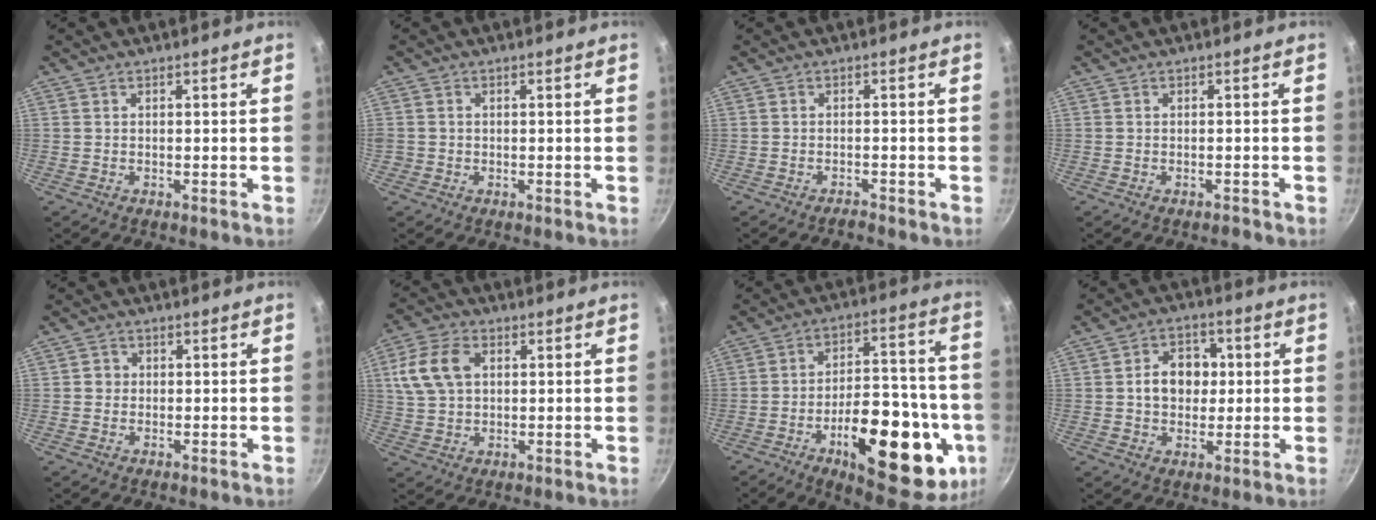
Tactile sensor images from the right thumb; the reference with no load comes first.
{"total": 1.2, "force": [-0.2, 1.2, 0.3], "torque": [-0.004, 0.001, -0.005]}
{"total": 1.5, "force": [-1.4, 0.3, 0.5], "torque": [-0.008, 0.016, -0.018]}
{"total": 1.0, "force": [-0.9, 0.3, 0.5], "torque": [-0.007, 0.011, -0.008]}
{"total": 2.0, "force": [0.0, 1.9, 0.6], "torque": [0.001, 0.006, -0.003]}
{"total": 10.3, "force": [2.6, 7.1, 7.0], "torque": [-0.130, 0.012, 0.046]}
{"total": 28.4, "force": [-9.4, 12.9, 23.5], "torque": [-0.271, 0.033, -0.123]}
{"total": 9.1, "force": [0.9, 7.1, 5.6], "torque": [-0.052, 0.011, 0.006]}